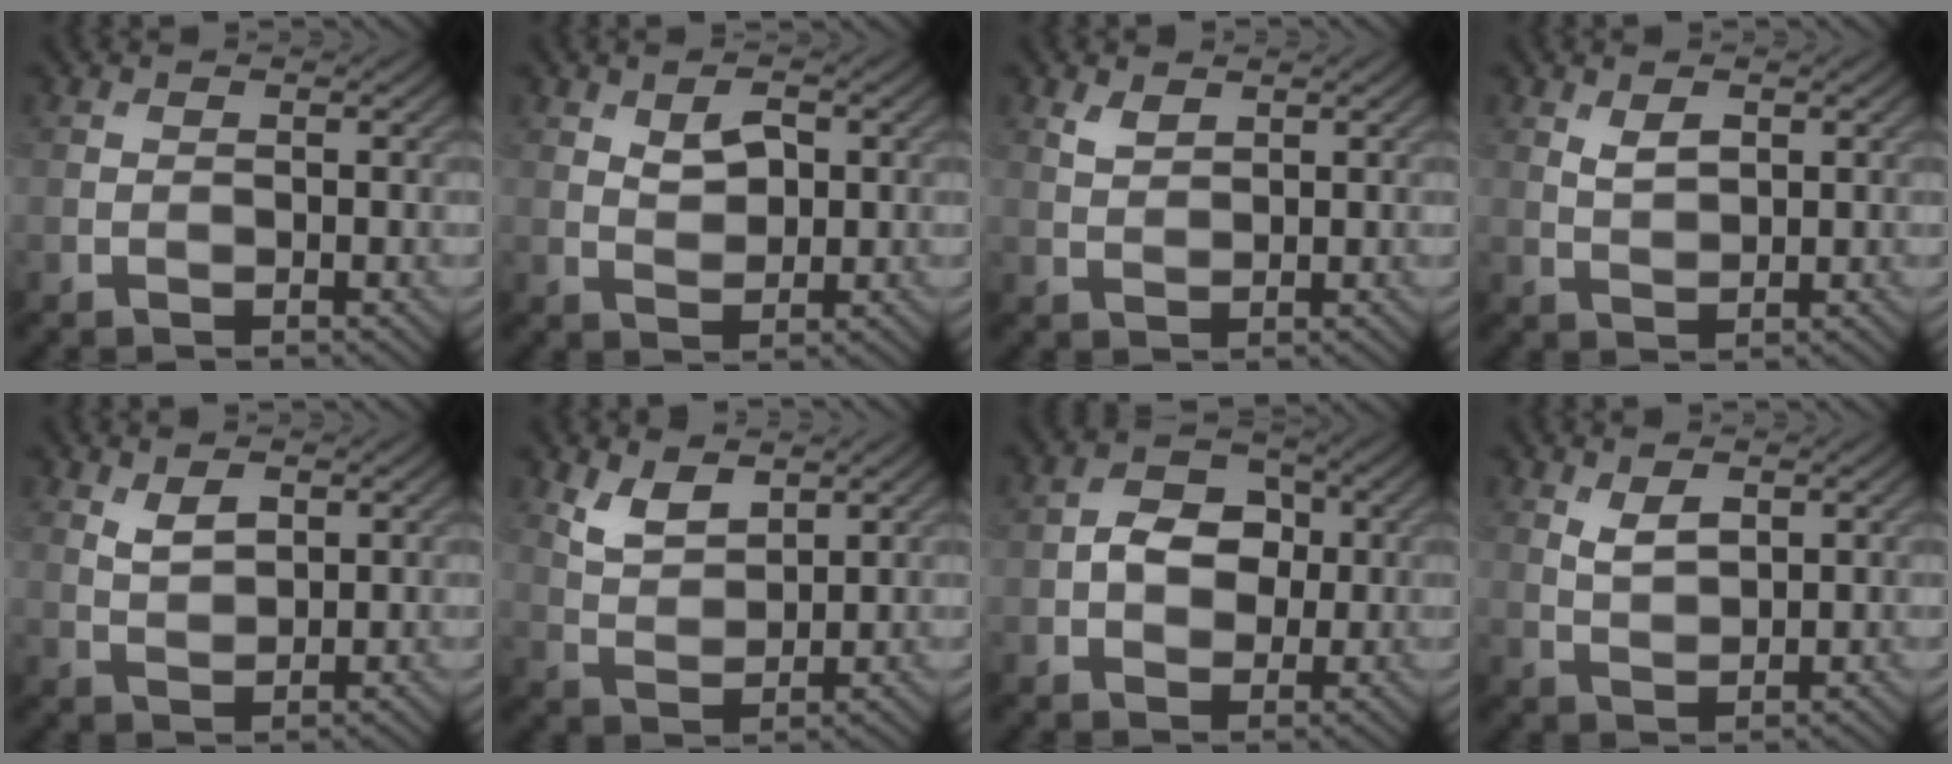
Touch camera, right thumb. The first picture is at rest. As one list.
[{"total": 3.2, "force": [1.2, 1.9, 2.2], "torque": [-0.043, -0.001, 0.023]}, {"total": 1.8, "force": [1.3, 0.8, 1.0], "torque": [-0.025, -0.002, 0.029]}, {"total": 2.3, "force": [1.1, 1.2, 1.7], "torque": [-0.037, -0.003, 0.027]}, {"total": 2.8, "force": [1.5, 1.4, 1.9], "torque": [-0.044, -0.004, 0.034]}, {"total": 4.4, "force": [2.9, 2.1, 2.5], "torque": [-0.061, -0.007, 0.063]}, {"total": 5.1, "force": [0.0, 4.0, 3.3], "torque": [-0.057, 0.004, -0.012]}, {"total": 2.8, "force": [1.4, 1.4, 2.0], "torque": [-0.046, -0.004, 0.032]}]